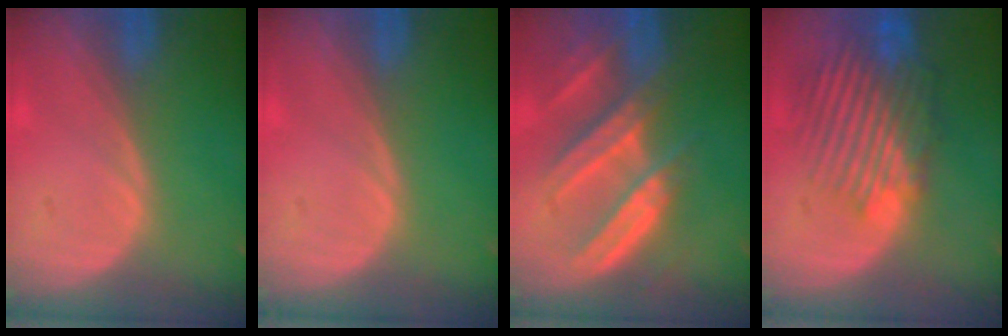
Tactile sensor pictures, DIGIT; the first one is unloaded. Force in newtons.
{"total": 0.0}
{"total": 8.8, "press": 8.1, "slide": 3.4}
{"total": 10.2, "press": 9.1, "slide": 4.7}